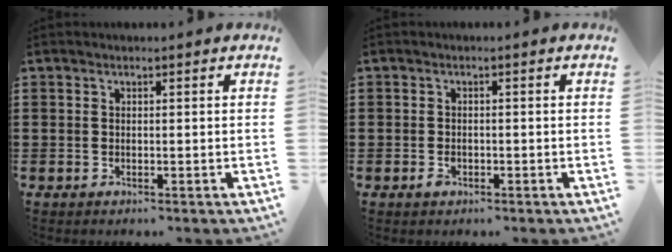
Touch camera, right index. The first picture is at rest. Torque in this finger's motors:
{"motor_torque": [1.06, 1.08, 0.07, 0.02]}